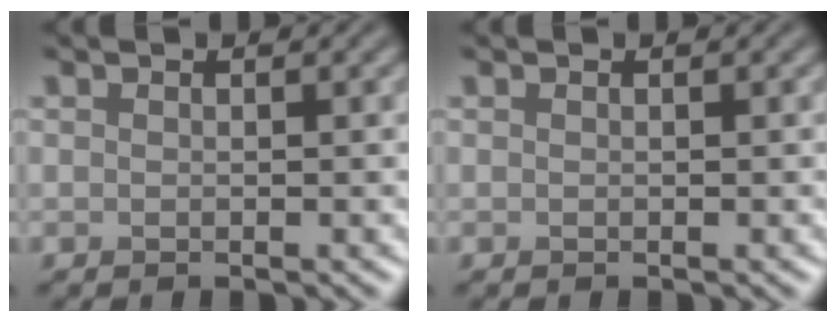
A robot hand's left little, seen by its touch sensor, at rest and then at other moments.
{"total": 0.0}